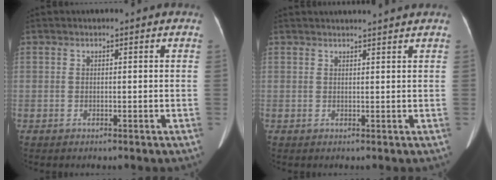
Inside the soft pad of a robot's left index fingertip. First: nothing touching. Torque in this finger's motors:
{"motor_torque": [0.19, -0.16, -0.02, 0.02]}